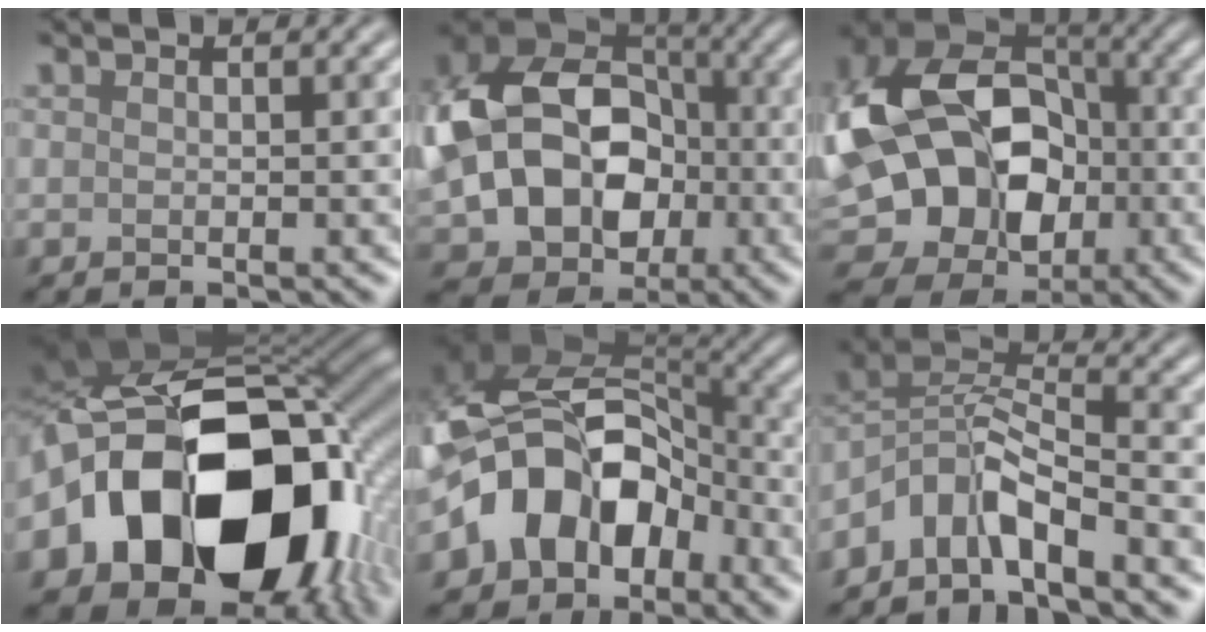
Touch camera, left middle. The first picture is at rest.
{"total": 16.4, "force": [-0.7, 12.7, 10.3], "torque": [-0.196, -0.011, -0.001]}
{"total": 19.5, "force": [-2.0, 15.8, 11.2], "torque": [-0.206, 0.009, -0.048]}
{"total": 19.7, "force": [-3.6, 14.2, 13.2], "torque": [-0.244, -0.035, -0.032]}
{"total": 10.7, "force": [-3.3, 7.9, 6.4], "torque": [-0.108, 0.017, -0.073]}
{"total": 5.2, "force": [-3.5, 1.6, 3.4], "torque": [-0.063, 0.006, -0.081]}